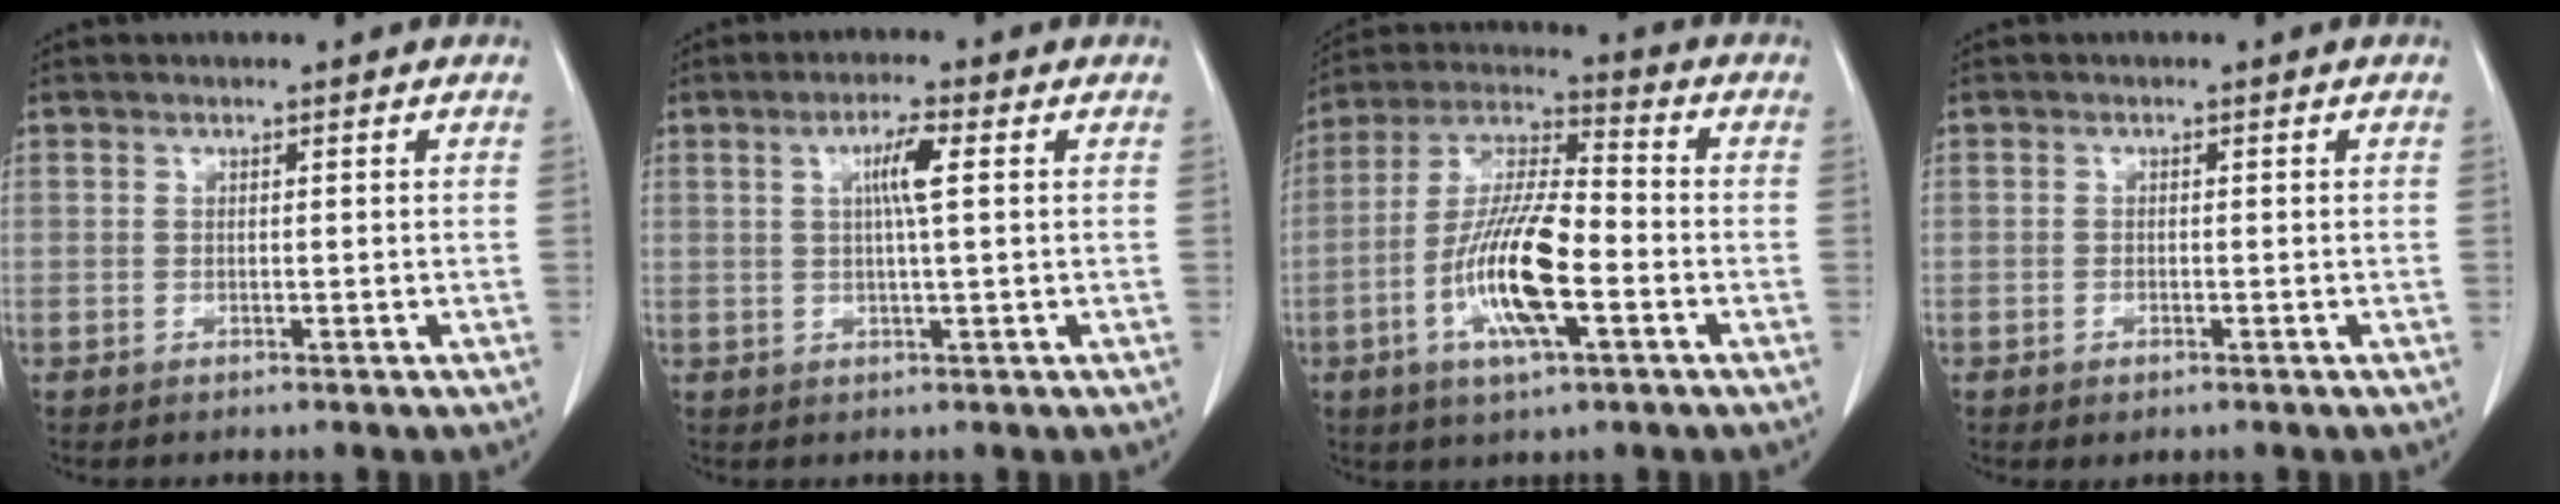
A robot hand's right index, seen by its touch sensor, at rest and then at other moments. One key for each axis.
{"total": 4.2, "fx": 1.0, "fy": -0.1, "fz": 4.1, "tx": -0.075, "ty": 0.002, "tz": 0.017}
{"total": 14.1, "fx": -4.2, "fy": 3.1, "fz": 13.1, "tx": -0.263, "ty": -0.003, "tz": -0.079}
{"total": 0.9, "fx": -0.5, "fy": 0.5, "fz": 0.6, "tx": -0.011, "ty": 0.000, "tz": -0.001}